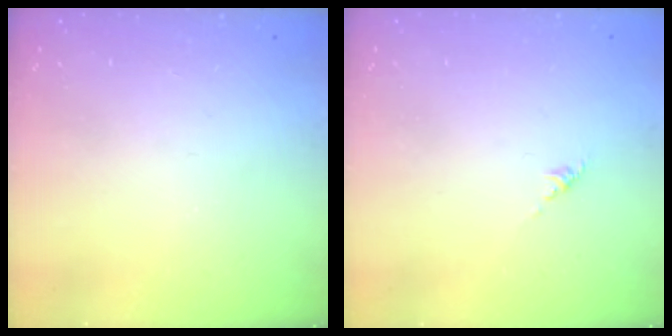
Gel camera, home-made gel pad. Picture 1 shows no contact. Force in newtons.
{"total": 0.6, "press": 0.4, "slide": 0.4}